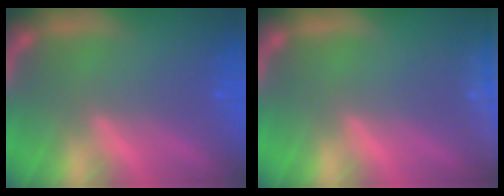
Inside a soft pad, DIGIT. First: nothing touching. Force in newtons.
{"total": 9.0}